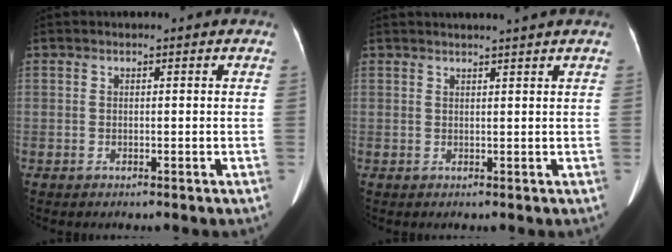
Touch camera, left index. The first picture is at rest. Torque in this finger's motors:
{"motor_torque": [0.78, -1.36, 0.04, 0.08]}